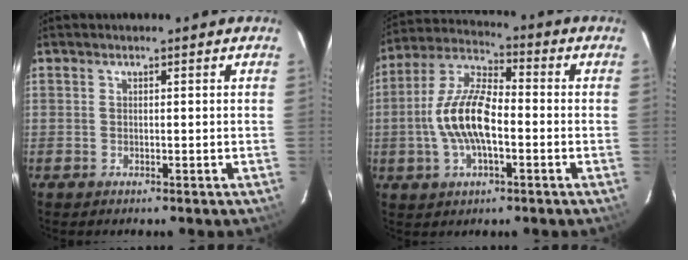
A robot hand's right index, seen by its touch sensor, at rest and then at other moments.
{"total": 12.9, "force": [-2.4, 5.3, 11.5], "torque": [-0.241, 0.009, -0.049]}